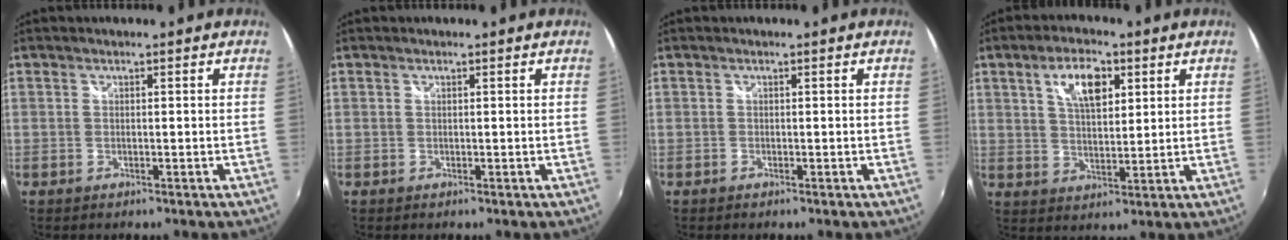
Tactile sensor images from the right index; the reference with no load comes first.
{"total": 0.0}
{"total": 0.0}
{"total": 8.3, "force": [3.6, 3.8, 6.4], "torque": [-0.113, 0.015, 0.065]}